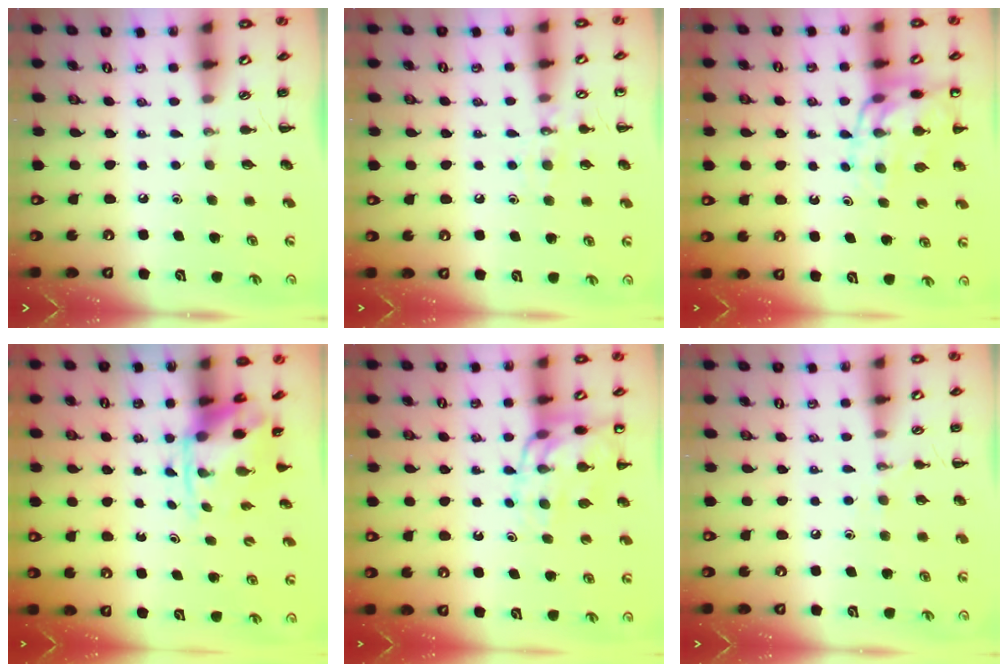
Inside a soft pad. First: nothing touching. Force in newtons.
{"total": 7.7, "press": 7.6, "slide": 1.4}
{"total": 12.7, "press": 12.4, "slide": 2.9}
{"total": 3.9, "press": 3.7, "slide": 1.1}
{"total": 12.7, "press": 12.4, "slide": 2.9}
{"total": 5.8, "press": 5.6, "slide": 1.6}